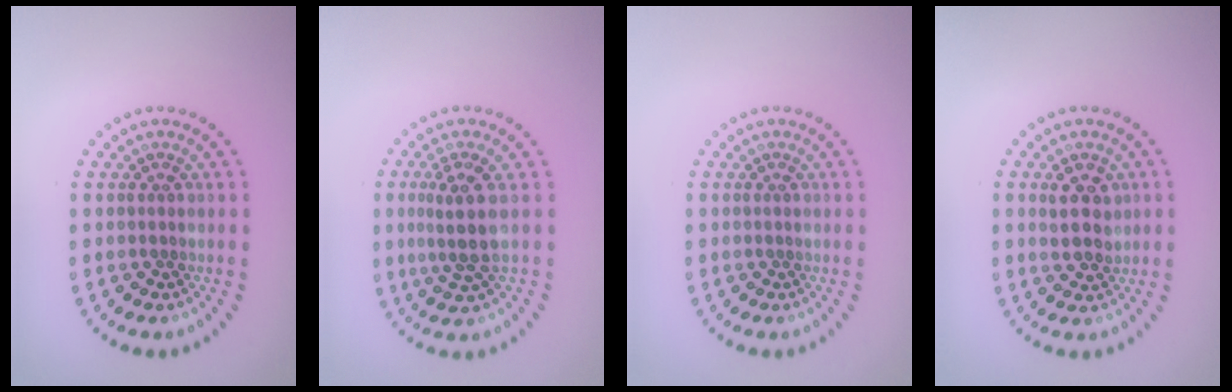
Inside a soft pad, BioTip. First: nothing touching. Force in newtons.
{"total": 3.3, "press": 2.5, "slide": 2.1}
{"total": 0.0}
{"total": 2.8, "press": 2.7, "slide": 0.8}